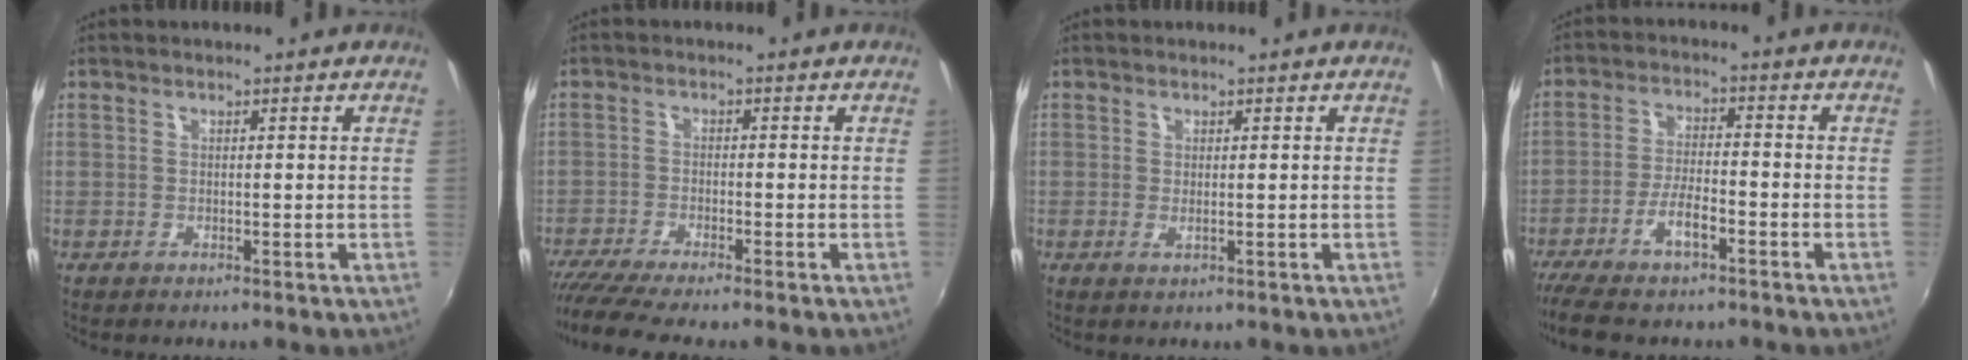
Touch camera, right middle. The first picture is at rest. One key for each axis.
{"total": 7.4, "fx": -6.5, "fy": -0.4, "fz": 3.6, "tx": -0.092, "ty": -0.033, "tz": -0.114}
{"total": 0.8, "fx": 0.1, "fy": -0.3, "fz": 0.8, "tx": -0.013, "ty": -0.002, "tz": 0.001}
{"total": 8.6, "fx": -6.2, "fy": 1.6, "fz": 5.8, "tx": -0.132, "ty": -0.010, "tz": -0.115}